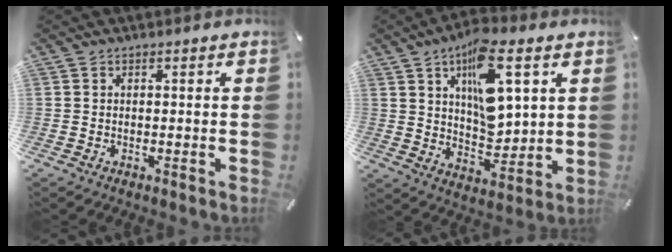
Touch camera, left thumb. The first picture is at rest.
{"total": 15.0, "force": [6.6, 7.6, 11.2], "torque": [-0.169, -0.017, 0.113]}